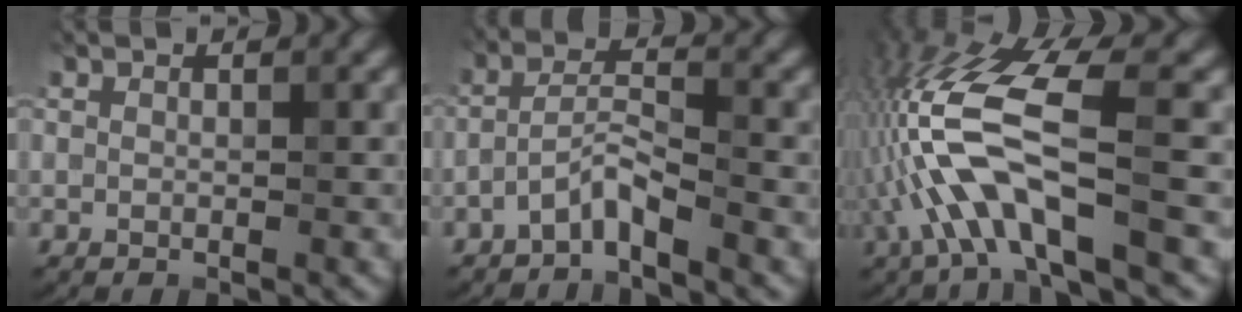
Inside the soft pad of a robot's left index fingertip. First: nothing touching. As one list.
[{"total": 2.6, "force": [-2.1, 0.3, 1.5], "torque": [-0.036, 0.011, -0.048]}, {"total": 9.3, "force": [-2.4, 2.8, 8.5], "torque": [-0.191, 0.017, -0.047]}]